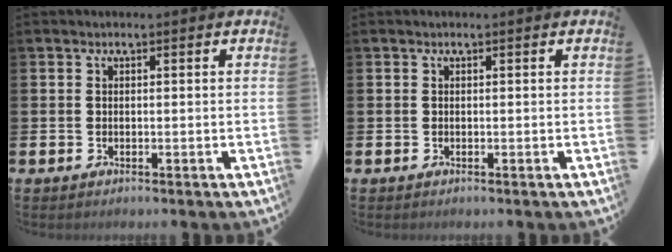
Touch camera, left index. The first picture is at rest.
{"total": 0.0}